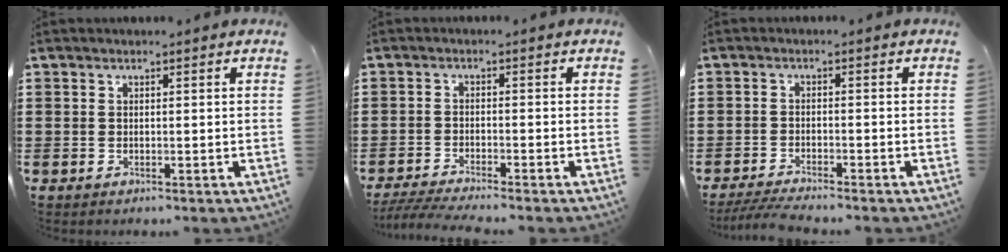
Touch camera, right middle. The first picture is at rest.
{"total": 3.2, "force": [-2.9, -0.2, 1.3], "torque": [-0.037, -0.012, -0.061]}
{"total": 3.3, "force": [-3.1, -0.1, 1.2], "torque": [-0.036, -0.011, -0.064]}